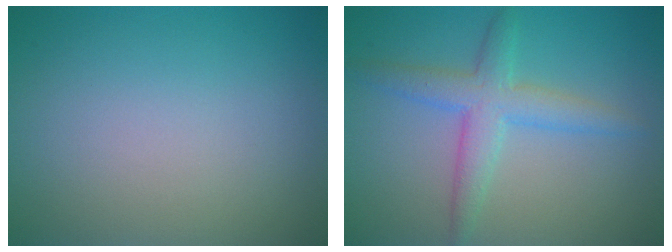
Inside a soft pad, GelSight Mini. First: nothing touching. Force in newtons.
{"total": 3.8, "press": 3.8, "slide": 0.2}